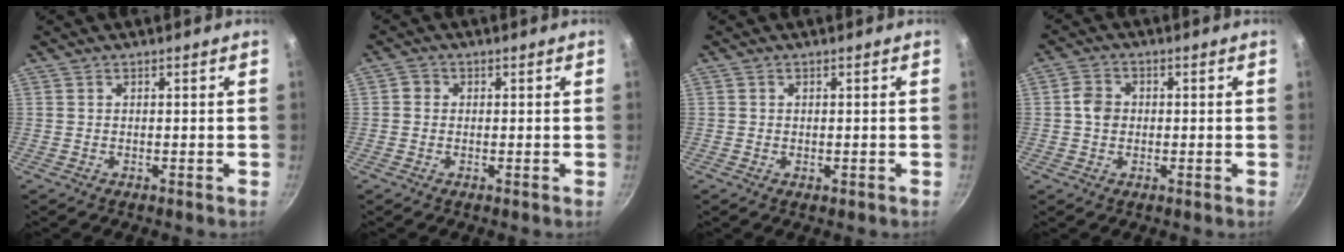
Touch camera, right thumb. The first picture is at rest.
{"total": 1.8, "force": [0.0, 1.7, 0.7], "torque": [-0.006, 0.006, -0.006]}
{"total": 0.7, "force": [-0.1, 0.3, 0.6], "torque": [-0.007, 0.000, -0.003]}
{"total": 3.9, "force": [0.1, 3.3, 2.1], "torque": [-0.025, 0.009, -0.006]}